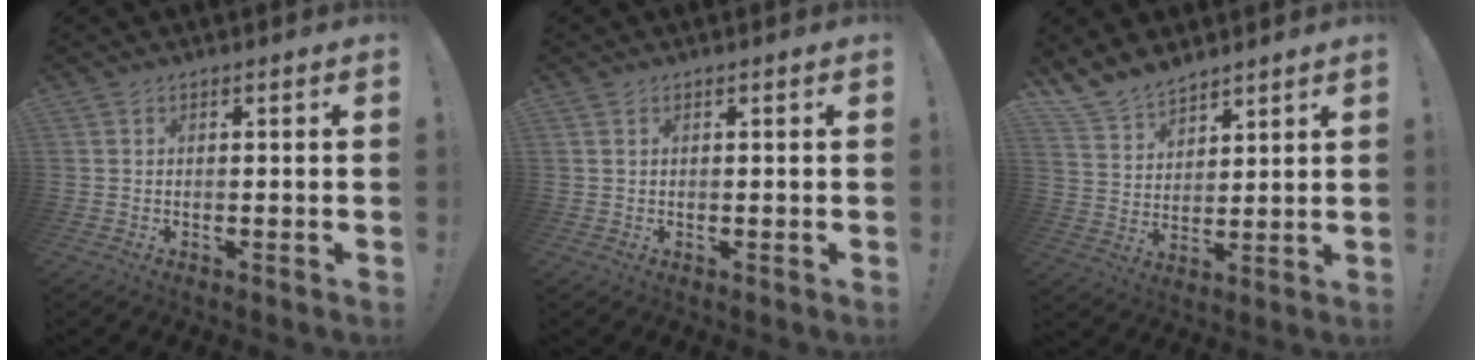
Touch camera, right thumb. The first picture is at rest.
{"total": 0.6, "force": [0.3, 0.4, 0.3], "torque": [-0.014, 0.003, 0.008]}
{"total": 9.2, "force": [8.1, 4.1, 1.5], "torque": [-0.042, -0.061, 0.160]}